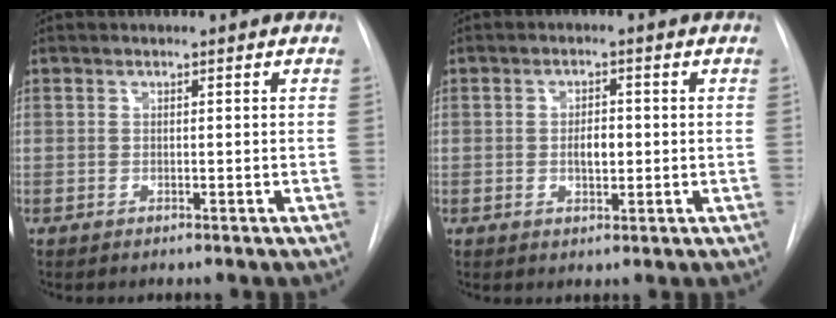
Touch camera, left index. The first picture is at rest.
{"total": 3.0, "force": [-1.0, 1.3, 2.6], "torque": [-0.042, -0.005, -0.012]}